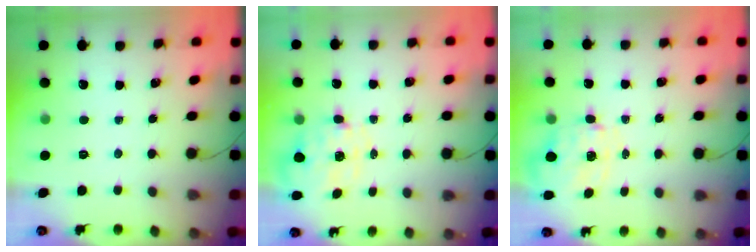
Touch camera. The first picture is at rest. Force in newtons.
{"total": 2.1, "press": 1.8, "slide": 1.0}
{"total": 2.5, "press": 2.3, "slide": 1.0}